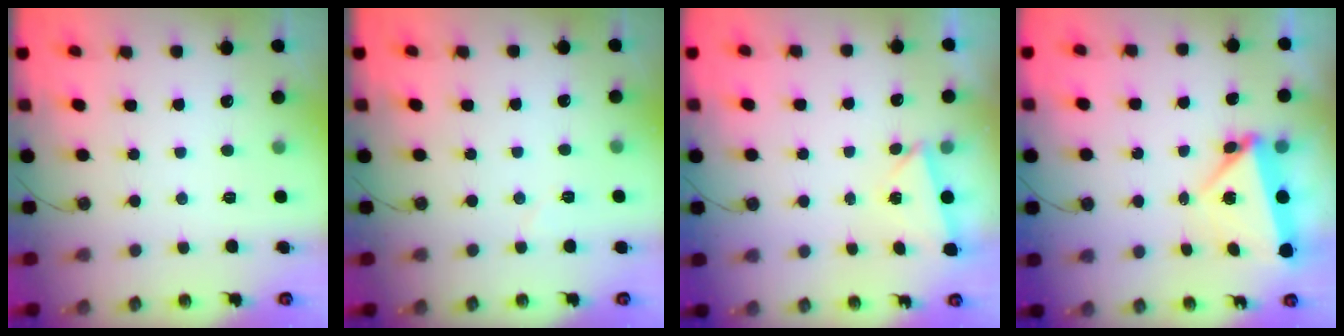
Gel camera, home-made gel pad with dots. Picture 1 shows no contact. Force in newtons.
{"total": 3.0, "press": 2.8, "slide": 1.0}
{"total": 1.9, "press": 1.4, "slide": 1.4}
{"total": 5.6, "press": 5.4, "slide": 1.1}